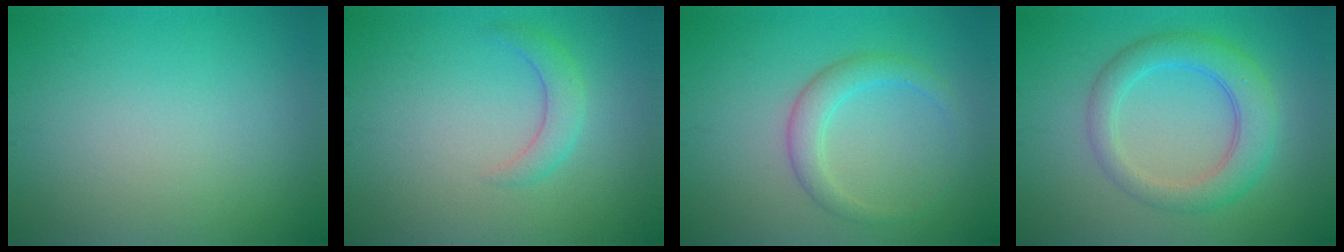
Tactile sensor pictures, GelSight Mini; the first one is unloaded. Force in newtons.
{"total": 2.0, "press": 2.0, "slide": 0.1}
{"total": 2.7, "press": 2.7, "slide": 0.1}
{"total": 4.8, "press": 4.8, "slide": 0.1}